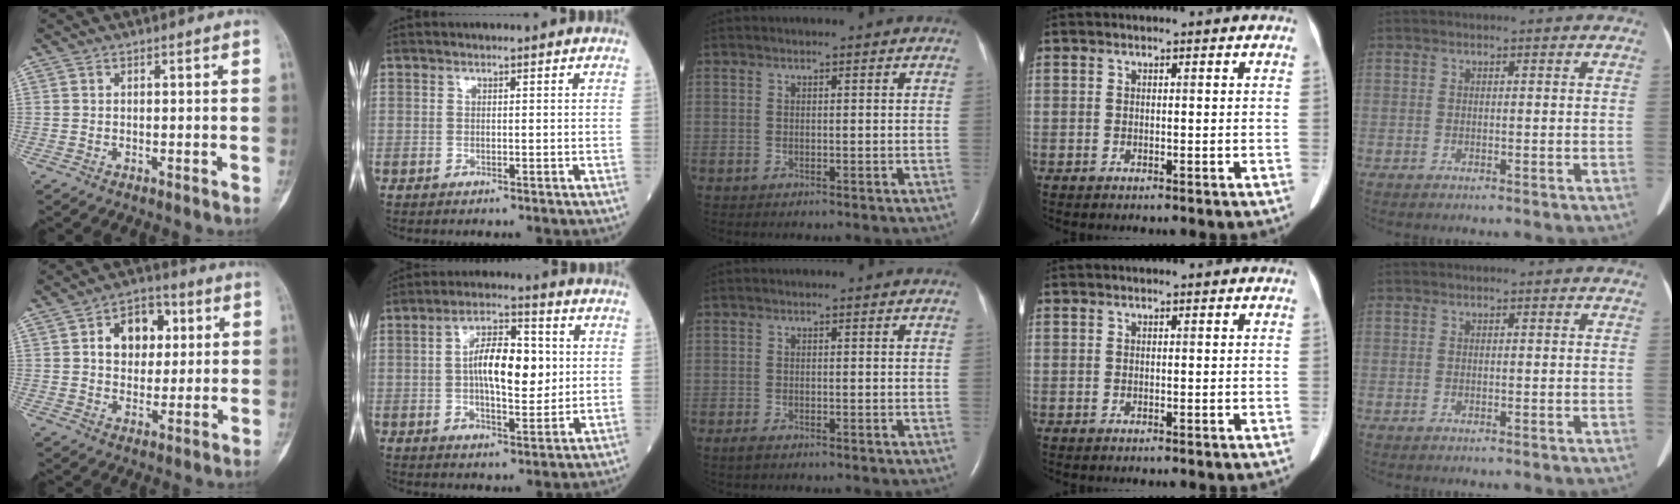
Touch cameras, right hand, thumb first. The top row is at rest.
{"thumb": {"total": 10.2, "force": [2.6, 7.4, 6.6], "torque": [-0.063, 0.005, 0.038]}, "index": {"total": 10.6, "force": [1.1, 4.0, 9.7], "torque": [-0.168, 0.016, 0.015]}, "middle": {"total": 1.1, "force": [-0.8, 0.4, 0.8], "torque": [-0.024, -0.004, -0.013]}}